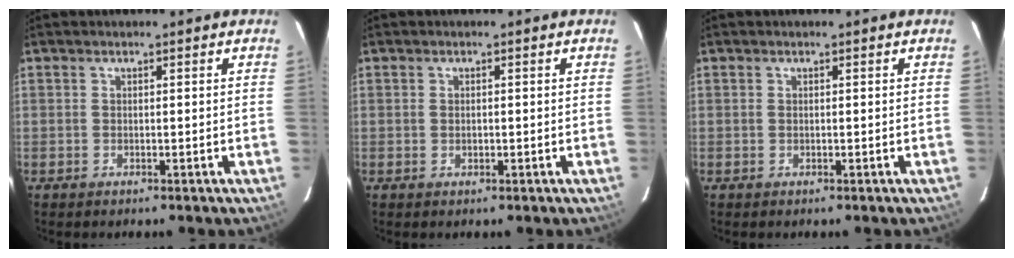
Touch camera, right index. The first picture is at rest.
{"total": 0.7, "force": [-0.1, 0.5, 0.4], "torque": [-0.006, 0.000, -0.001]}
{"total": 0.0}